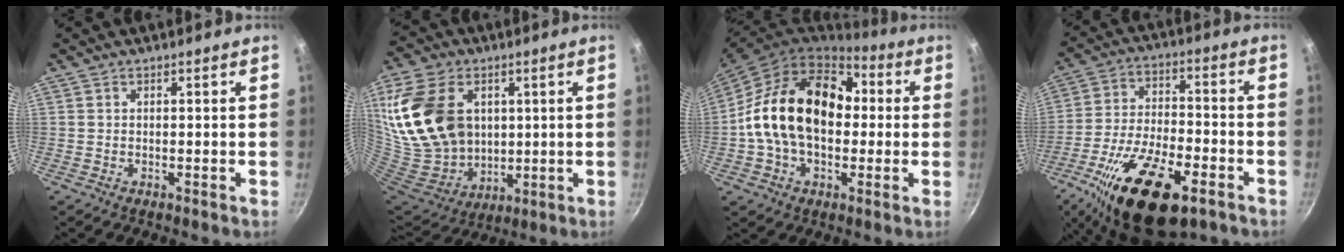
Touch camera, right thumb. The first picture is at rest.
{"total": 23.7, "force": [5.8, 17.1, 15.3], "torque": [-0.292, -0.018, 0.126]}
{"total": 20.7, "force": [1.1, 14.4, 14.8], "torque": [-0.226, 0.042, 0.008]}
{"total": 21.9, "force": [-11.3, 9.1, 16.3], "torque": [-0.278, 0.028, -0.198]}